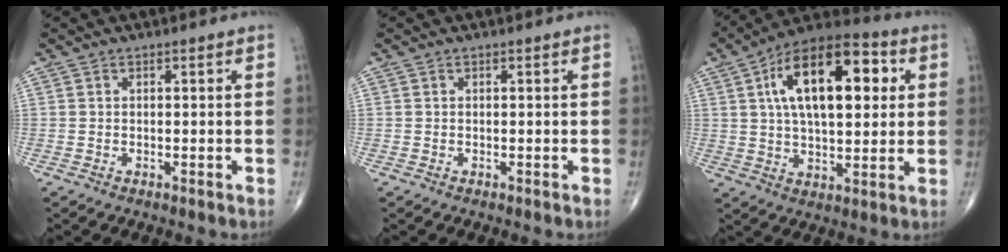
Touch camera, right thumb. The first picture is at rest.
{"total": 0.0}
{"total": 20.5, "force": [5.2, 9.9, 17.2], "torque": [-0.252, 0.014, 0.074]}